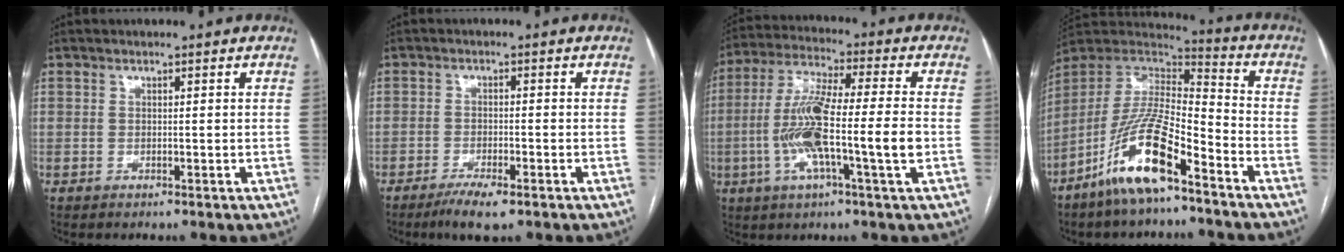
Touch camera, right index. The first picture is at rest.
{"total": 4.9, "force": [-3.3, 0.8, 3.6], "torque": [-0.067, -0.009, -0.054]}
{"total": 14.1, "force": [-2.7, 0.5, 13.8], "torque": [-0.269, 0.002, -0.056]}
{"total": 15.4, "force": [-9.4, 3.3, 11.8], "torque": [-0.234, -0.004, -0.174]}